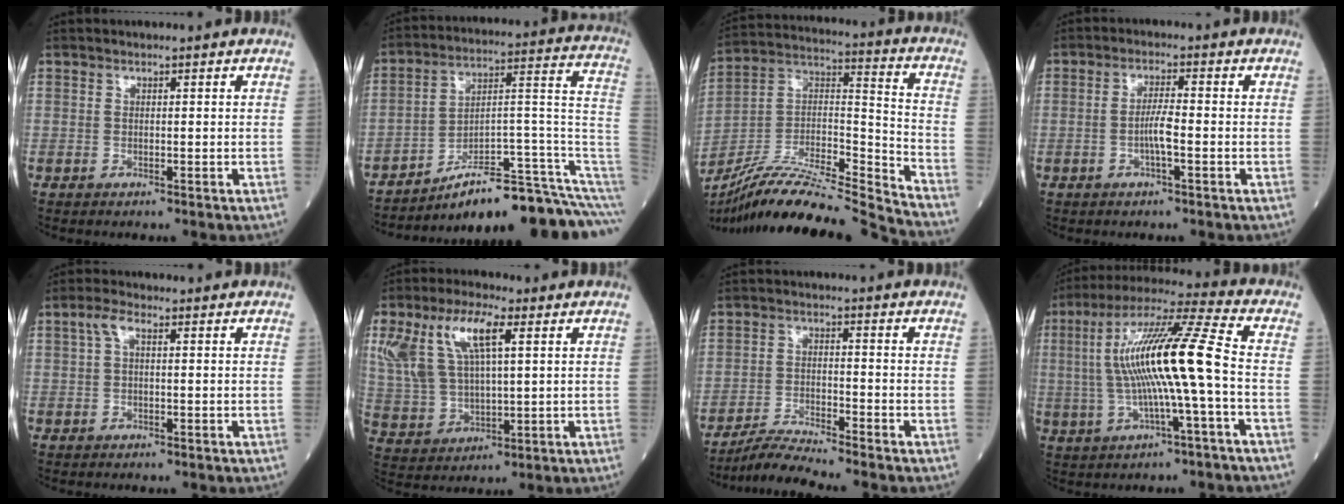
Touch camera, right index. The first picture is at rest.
{"total": 17.9, "force": [-14.5, 0.5, 10.4], "torque": [-0.085, 0.065, -0.216]}
{"total": 23.6, "force": [-21.8, -0.7, 9.0], "torque": [-0.178, 0.002, -0.370]}
{"total": 3.6, "force": [-1.0, 0.3, 3.4], "torque": [-0.068, 0.003, -0.020]}
{"total": 2.3, "force": [0.7, 0.9, 2.0], "torque": [-0.047, 0.017, 0.016]}
{"total": 13.4, "force": [5.6, 5.0, 11.1], "torque": [-0.246, 0.026, 0.114]}
{"total": 5.6, "force": [-5.2, -1.7, 1.1], "torque": [-0.026, -0.022, -0.100]}
{"total": 15.2, "force": [-0.5, 0.0, 15.2], "torque": [-0.288, 0.023, -0.016]}